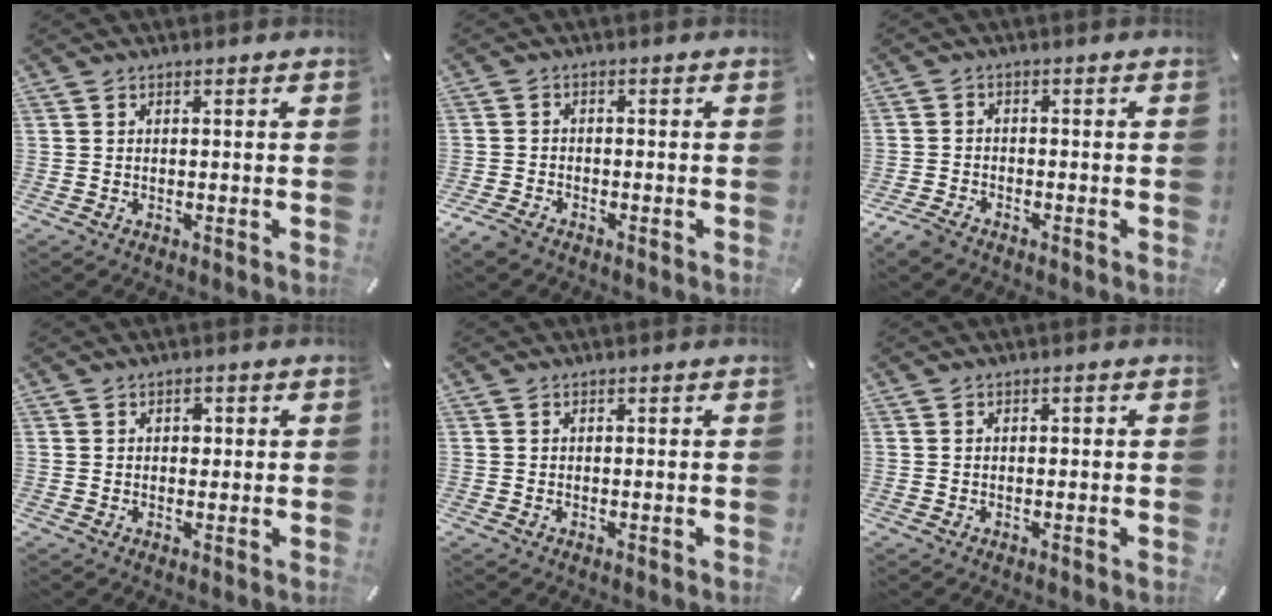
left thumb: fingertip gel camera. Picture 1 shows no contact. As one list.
[{"total": 2.8, "force": [-2.2, 1.3, 1.1], "torque": [-0.038, 0.004, -0.049]}, {"total": 3.4, "force": [-2.8, 1.3, 1.3], "torque": [-0.039, 0.008, -0.059]}, {"total": 1.8, "force": [0.4, 1.4, 1.1], "torque": [0.000, -0.002, -0.001]}, {"total": 0.0}, {"total": 0.7, "force": [0.0, 0.5, 0.6], "torque": [-0.012, 0.002, -0.002]}]